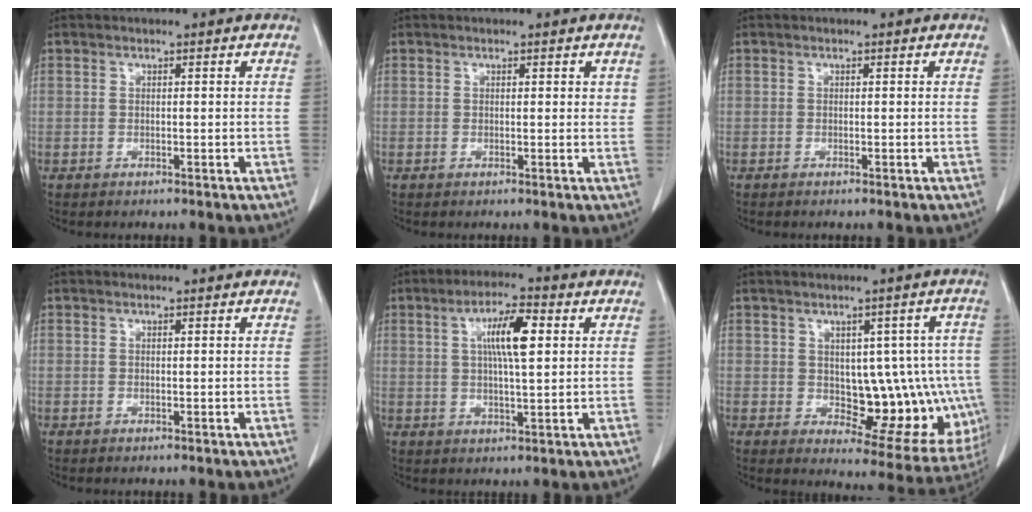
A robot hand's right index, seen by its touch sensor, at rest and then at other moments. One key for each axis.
{"total": 1.0, "fx": 0.5, "fy": 0.5, "fz": 0.6, "tx": -0.001, "ty": -0.001, "tz": 0.004}
{"total": 0.0}
{"total": 0.0}
{"total": 7.6, "fx": 2.0, "fy": 1.3, "fz": 7.2, "tx": -0.127, "ty": 0.010, "tz": 0.035}
{"total": 13.4, "fx": -0.6, "fy": 7.0, "fz": 11.4, "tx": -0.117, "ty": 0.014, "tz": 0.014}